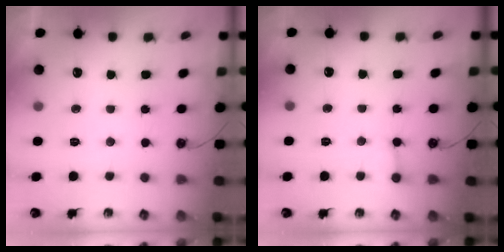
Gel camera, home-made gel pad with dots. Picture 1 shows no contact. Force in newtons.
{"total": 3.7, "press": 3.7, "slide": 0.3}